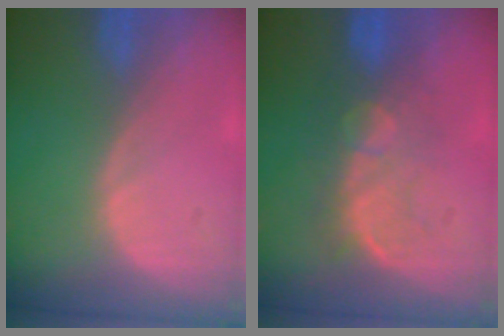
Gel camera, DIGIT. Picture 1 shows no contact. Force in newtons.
{"total": 7.7, "press": 7.4, "slide": 2.0}